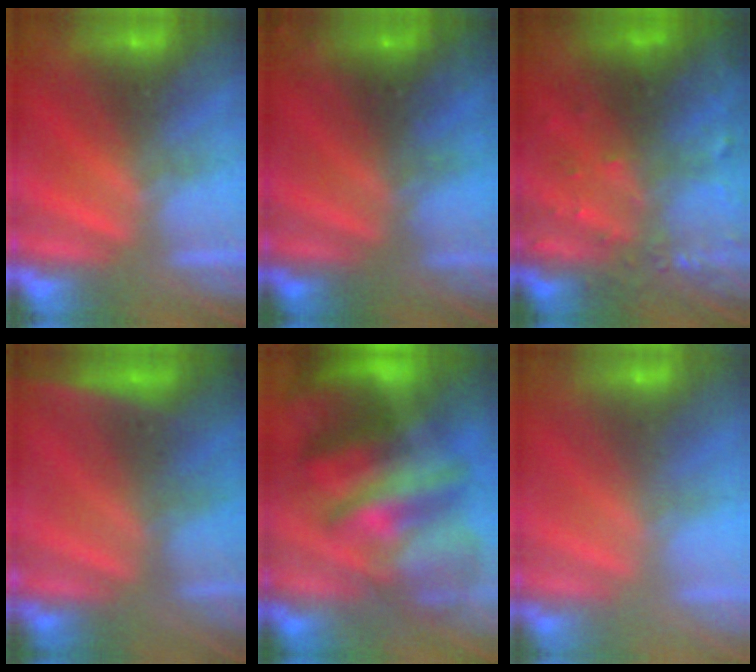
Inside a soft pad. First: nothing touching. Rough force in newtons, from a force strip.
{"total": 8.0}
{"total": 7.4}
{"total": 2.7}
{"total": 7.5}
{"total": 2.9}